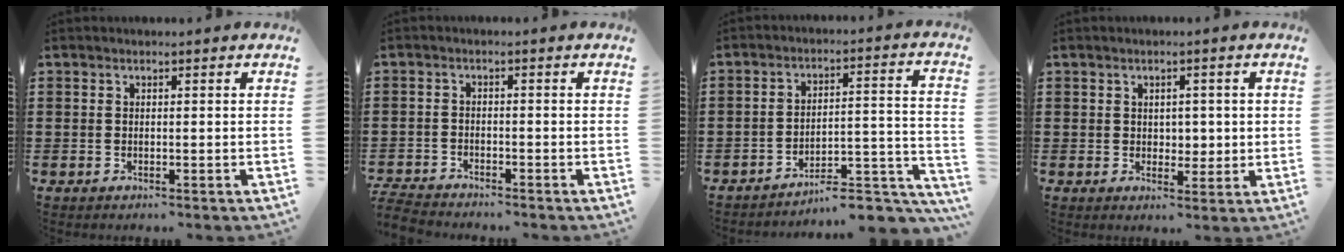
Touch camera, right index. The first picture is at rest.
{"total": 3.0, "force": [-3.0, 0.2, 0.2], "torque": [-0.014, -0.002, -0.065]}
{"total": 7.3, "force": [-6.8, 1.0, 2.5], "torque": [-0.030, 0.012, -0.130]}
{"total": 2.7, "force": [0.7, 2.2, 1.3], "torque": [-0.016, 0.005, 0.007]}